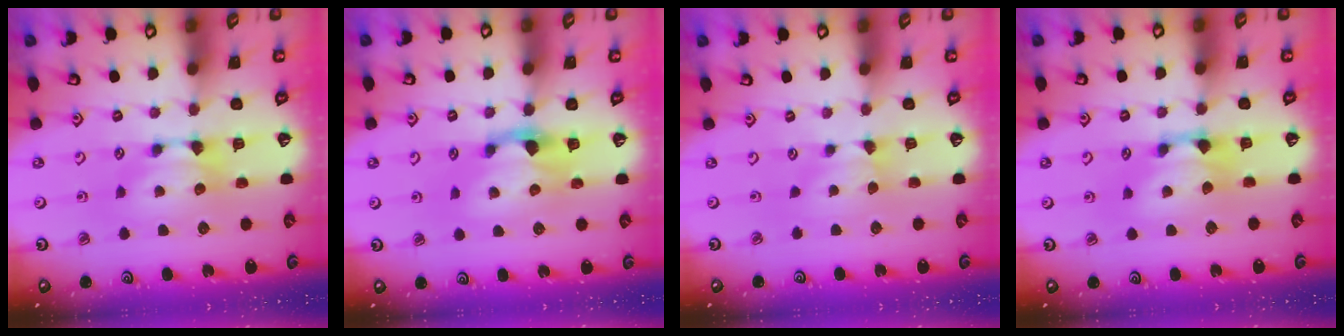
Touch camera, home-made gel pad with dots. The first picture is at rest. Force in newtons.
{"total": 1.9, "press": 1.4, "slide": 1.3}
{"total": 1.2, "press": 1.1, "slide": 0.4}
{"total": 1.1, "press": 0.1, "slide": 1.1}